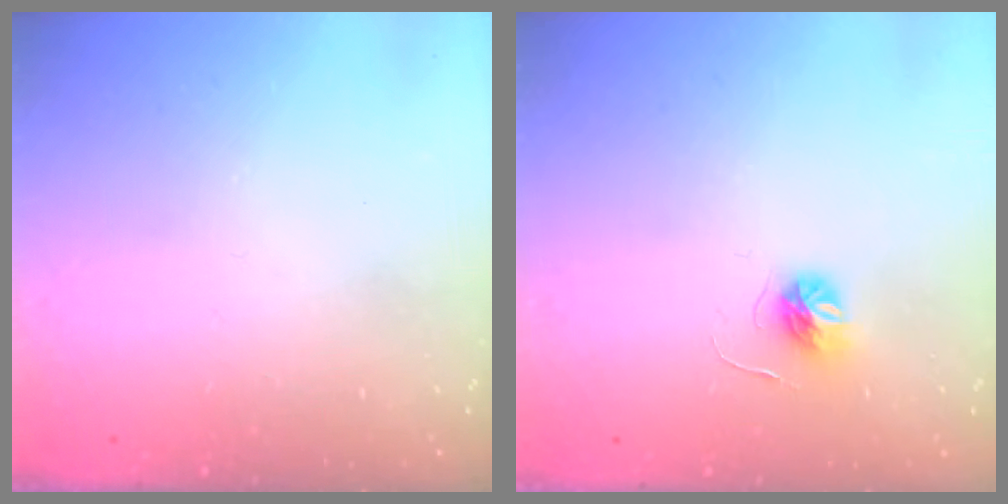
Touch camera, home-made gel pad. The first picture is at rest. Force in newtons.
{"total": 5.2, "press": 5.2, "slide": 0.6}